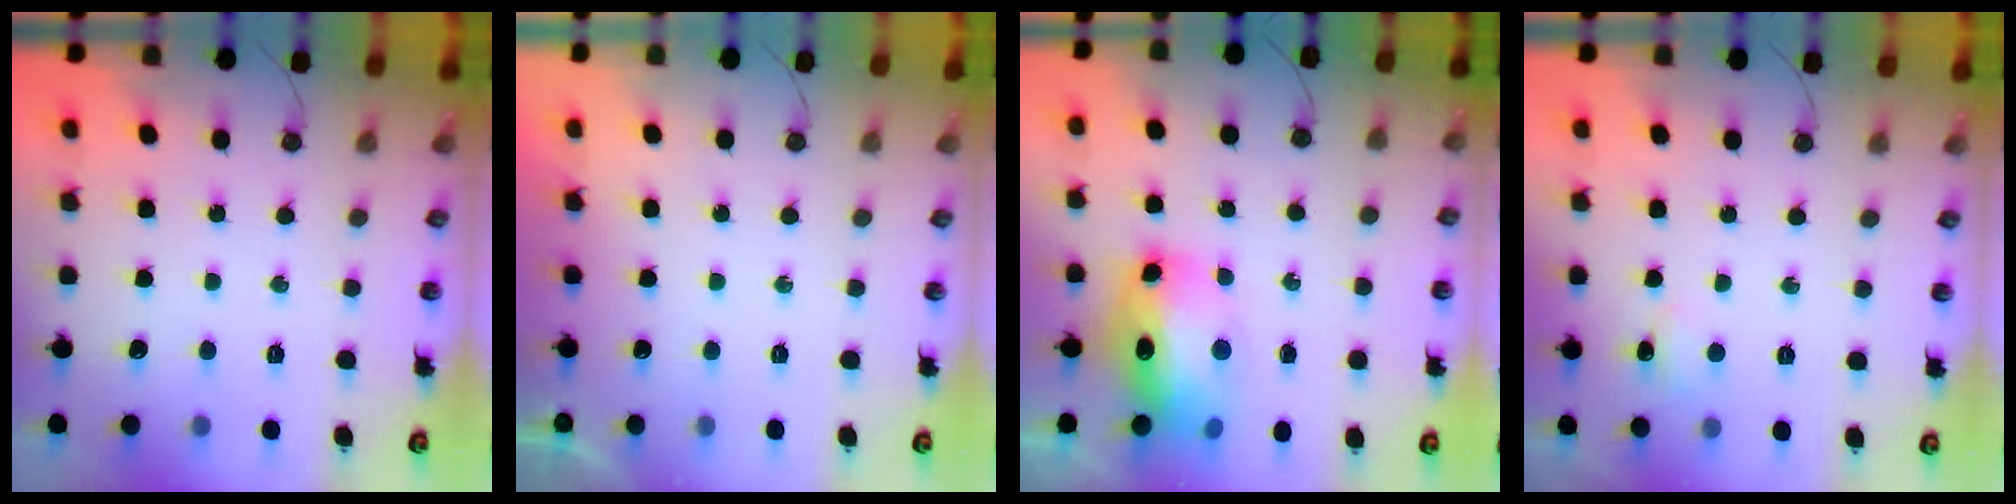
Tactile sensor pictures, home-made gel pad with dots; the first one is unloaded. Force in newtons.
{"total": 0.0}
{"total": 16.3, "press": 16.1, "slide": 1.9}
{"total": 4.3, "press": 4.2, "slide": 0.7}